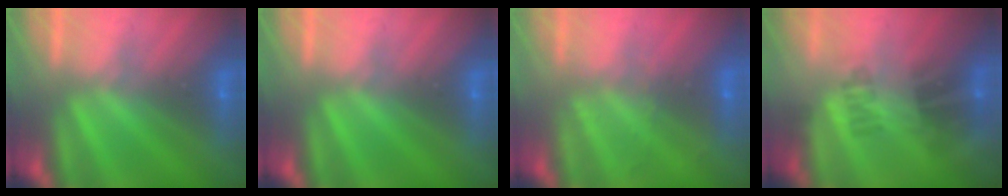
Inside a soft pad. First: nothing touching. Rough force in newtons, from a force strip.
{"total": 0.0}
{"total": 1.8}
{"total": 2.3}